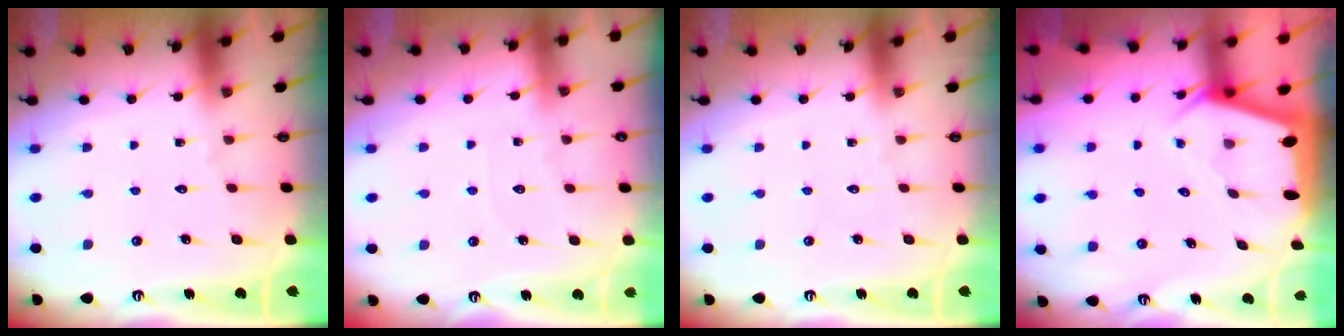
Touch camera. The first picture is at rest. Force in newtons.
{"total": 2.4, "press": 2.4, "slide": 0.4}
{"total": 0.0}
{"total": 2.0, "press": 2.0, "slide": 0.5}